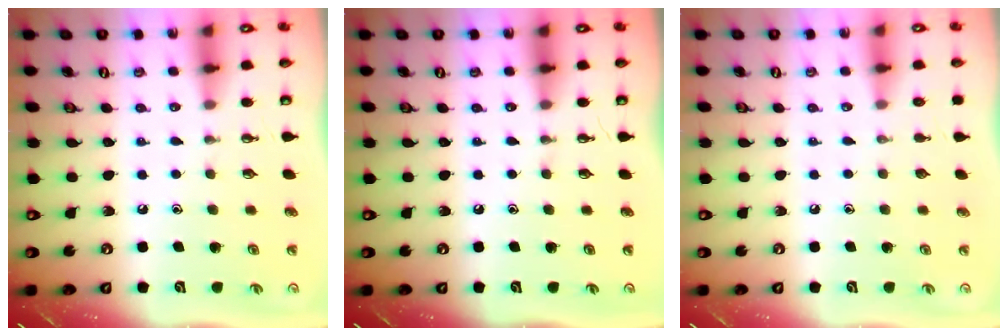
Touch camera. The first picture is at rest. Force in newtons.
{"total": 0.0}
{"total": 0.0}